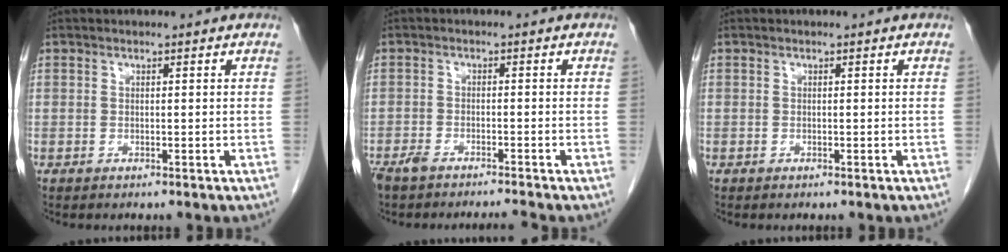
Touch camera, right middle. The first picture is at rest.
{"total": 4.4, "force": [-4.0, 0.1, 1.9], "torque": [-0.033, -0.011, -0.070]}
{"total": 0.0}